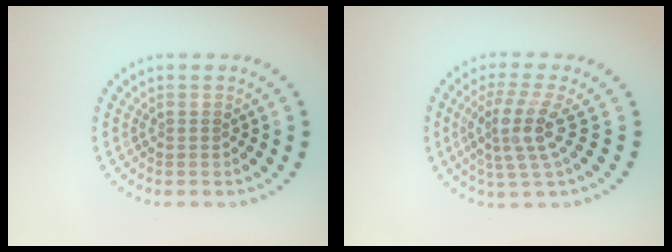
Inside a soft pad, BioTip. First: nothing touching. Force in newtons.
{"total": 3.7, "press": 2.8, "slide": 2.5}